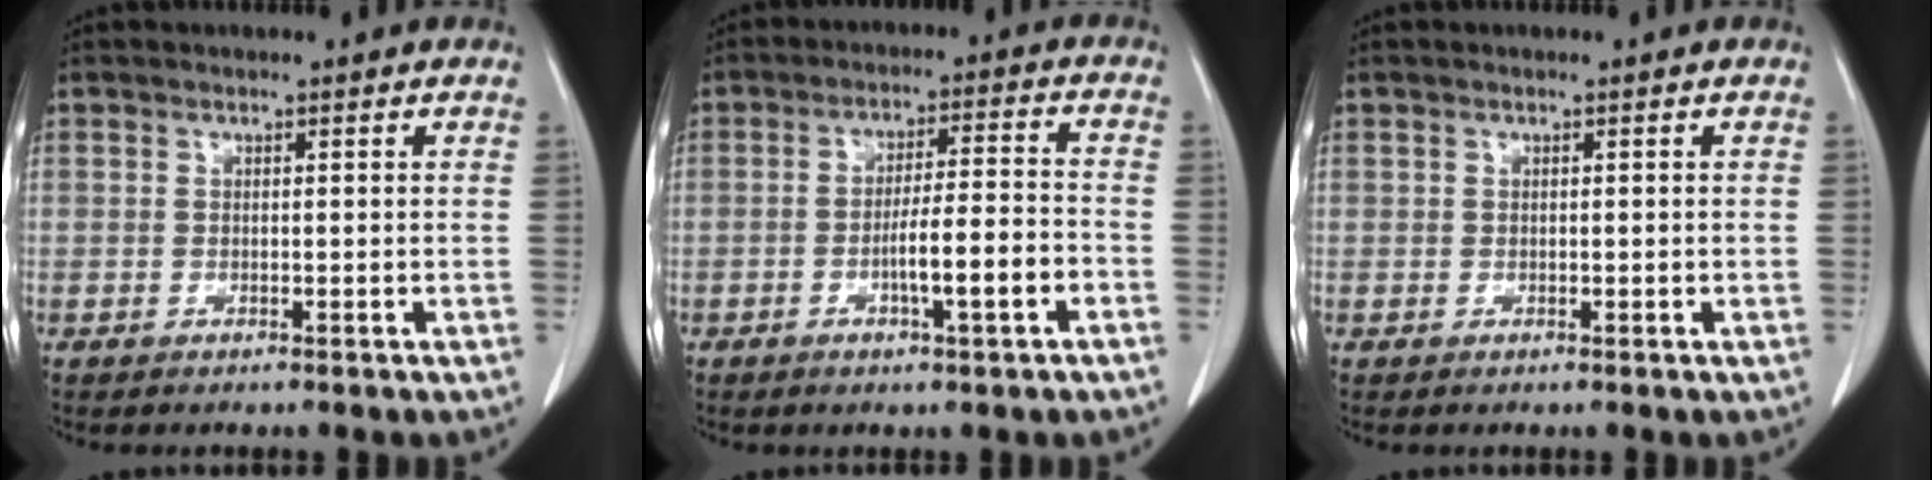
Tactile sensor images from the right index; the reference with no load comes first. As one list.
[{"total": 7.7, "force": [-2.9, 0.4, 7.1], "torque": [-0.120, 0.009, -0.042]}, {"total": 0.0}]